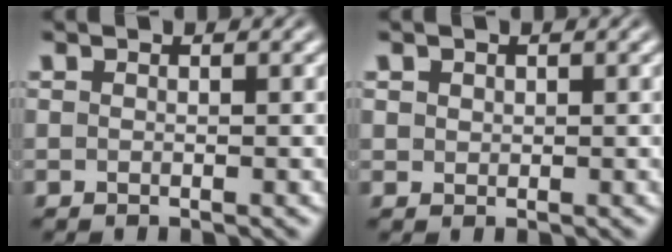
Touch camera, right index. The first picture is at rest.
{"total": 0.8, "force": [0.6, 0.4, 0.3], "torque": [-0.009, -0.009, 0.021]}